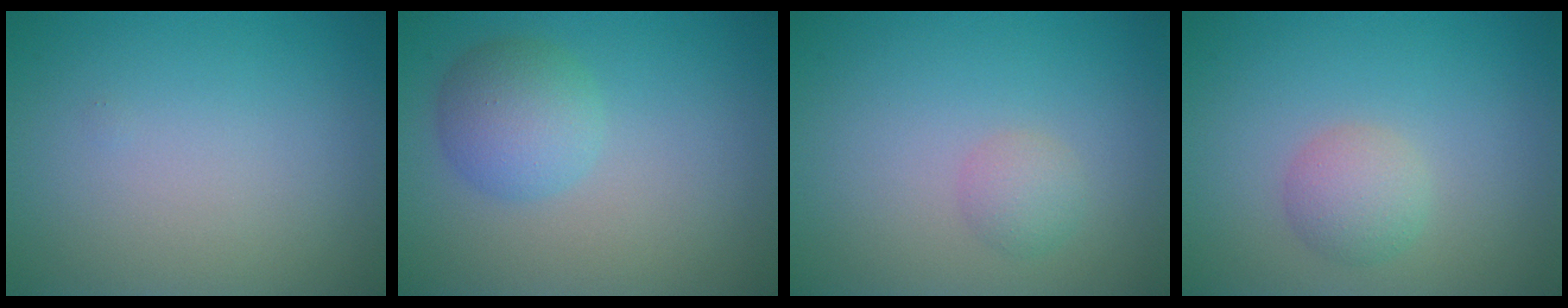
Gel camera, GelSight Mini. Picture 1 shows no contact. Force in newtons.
{"total": 3.6, "press": 3.6, "slide": 0.1}
{"total": 1.5, "press": 1.5, "slide": 0.1}
{"total": 2.3, "press": 2.3, "slide": 0.1}